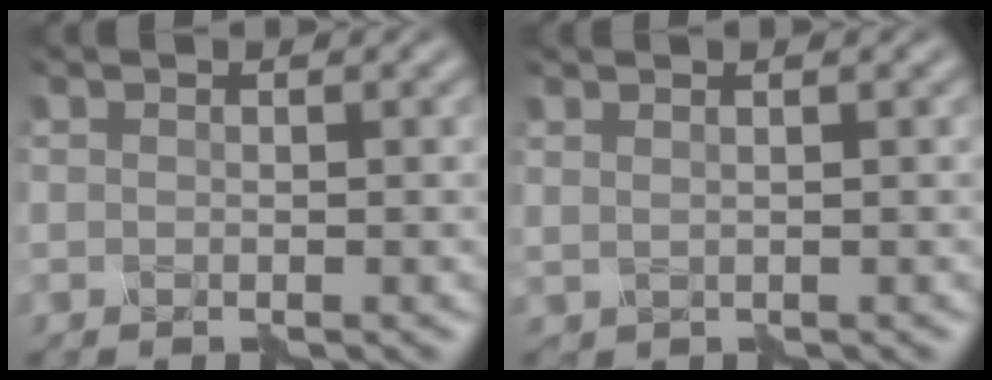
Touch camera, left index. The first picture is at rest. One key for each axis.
{"total": 1.4, "fx": 0.9, "fy": 0.3, "fz": 0.9, "tx": -0.014, "ty": -0.002, "tz": 0.014}